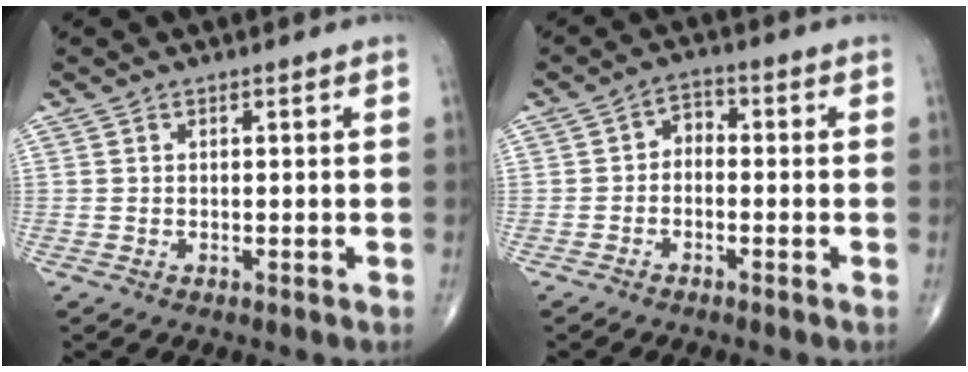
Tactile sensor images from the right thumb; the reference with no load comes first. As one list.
[{"total": 3.2, "force": [-0.8, 2.4, 2.1], "torque": [-0.019, 0.022, -0.027]}]